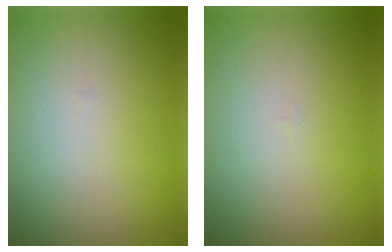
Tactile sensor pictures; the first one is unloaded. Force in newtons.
{"total": 0.0}